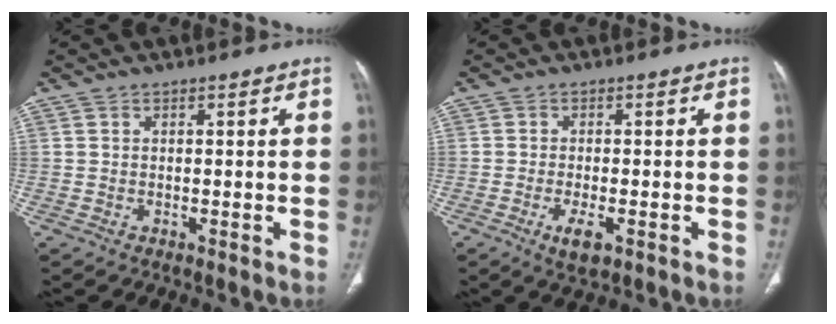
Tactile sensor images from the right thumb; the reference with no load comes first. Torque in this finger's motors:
{"motor_torque": [-0.18, 0.10, 0.17, 0.38, 0.09]}